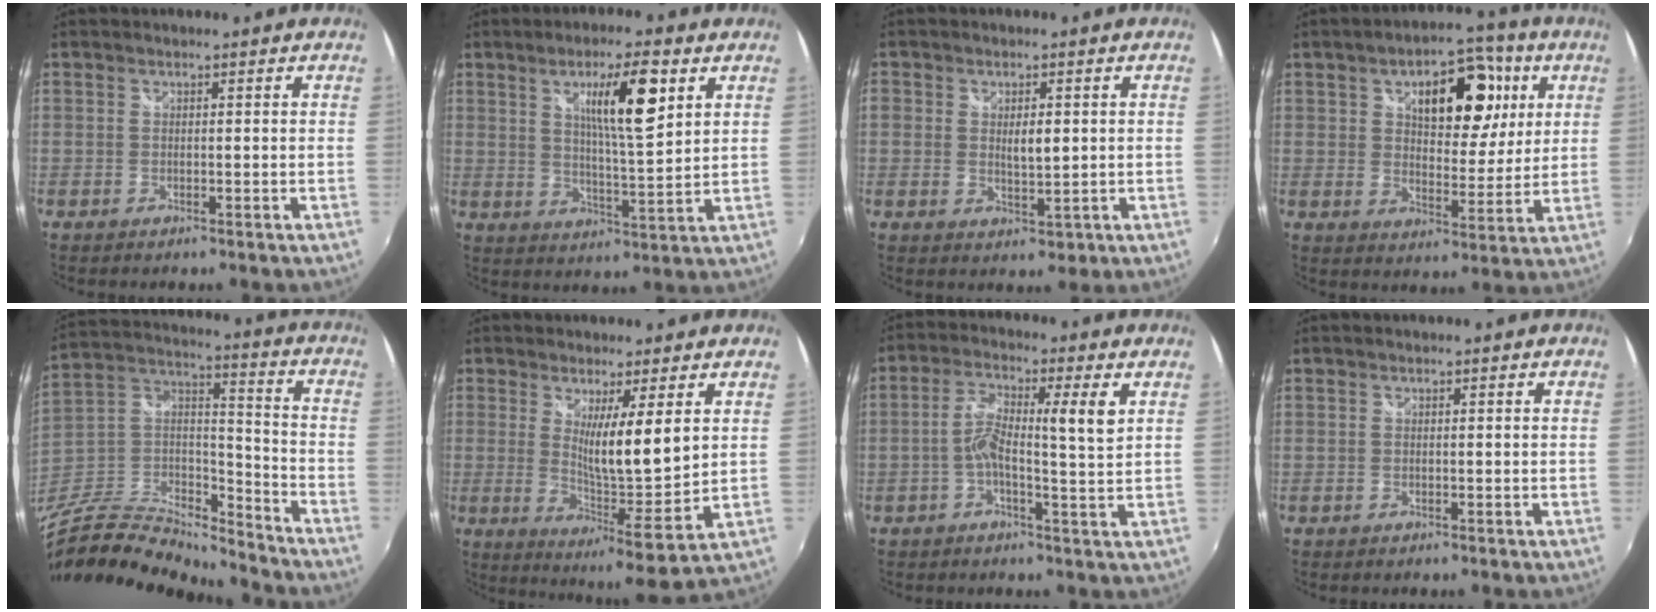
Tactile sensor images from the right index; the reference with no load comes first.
{"total": 10.6, "force": [4.3, 0.1, 9.6], "torque": [-0.161, -0.005, 0.072]}
{"total": 3.7, "force": [0.2, 2.4, 2.8], "torque": [-0.047, -0.003, 0.005]}
{"total": 15.6, "force": [5.8, 8.6, 11.6], "torque": [-0.181, 0.027, 0.089]}
{"total": 24.4, "force": [-20.6, 7.0, 11.0], "torque": [-0.238, -0.007, -0.365]}
{"total": 11.3, "force": [3.0, -0.5, 10.9], "torque": [-0.169, -0.031, 0.050]}
{"total": 6.8, "force": [0.7, 0.3, 6.7], "torque": [-0.120, 0.007, 0.006]}
{"total": 0.0}